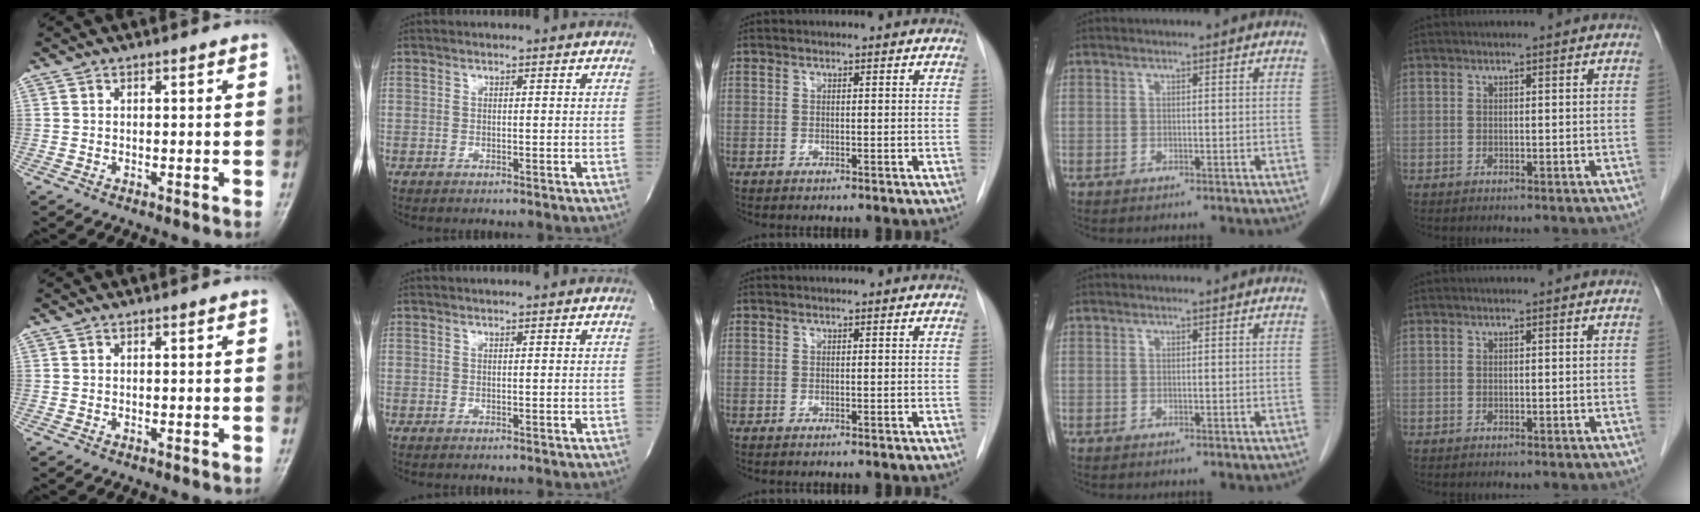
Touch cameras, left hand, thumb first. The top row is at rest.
{}